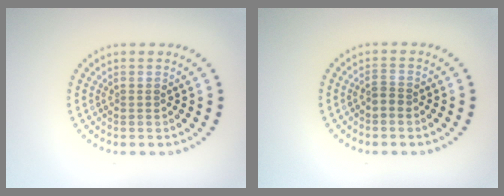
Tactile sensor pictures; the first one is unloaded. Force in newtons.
{"total": 1.1, "press": 0.9, "slide": 0.7}